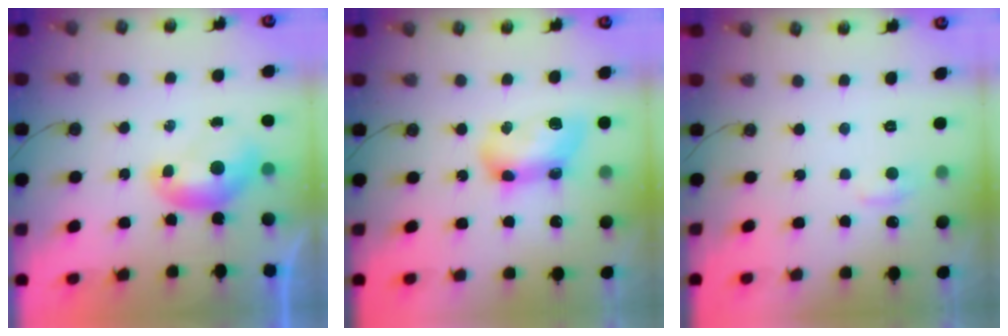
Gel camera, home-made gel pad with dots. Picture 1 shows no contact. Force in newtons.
{"total": 11.2, "press": 11.2, "slide": 0.5}
{"total": 1.1, "press": 0.8, "slide": 0.7}